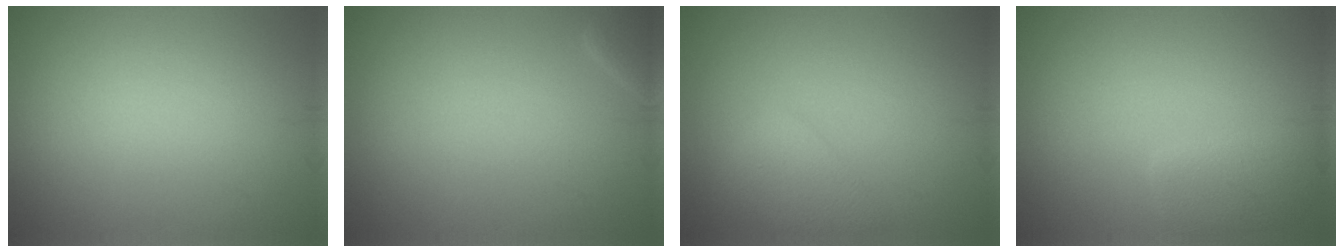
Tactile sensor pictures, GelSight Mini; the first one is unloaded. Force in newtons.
{"total": 1.2, "press": 1.2, "slide": 0.2}
{"total": 2.3, "press": 2.3, "slide": 0.2}
{"total": 2.4, "press": 2.3, "slide": 0.2}